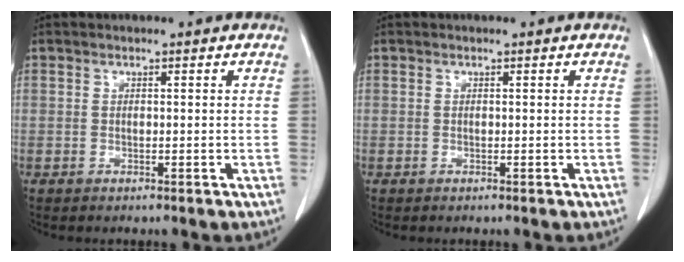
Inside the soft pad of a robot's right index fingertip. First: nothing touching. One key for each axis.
{"total": 0.0}